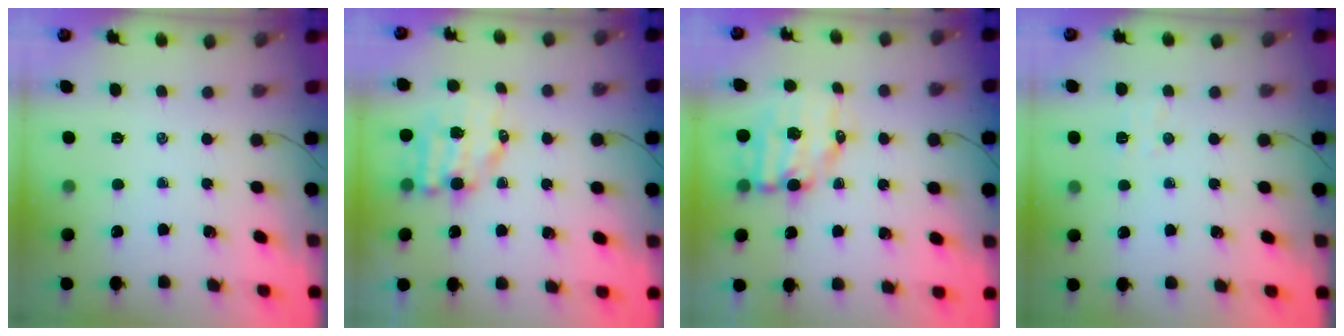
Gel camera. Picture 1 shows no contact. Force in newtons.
{"total": 8.5, "press": 8.4, "slide": 1.2}
{"total": 8.6, "press": 8.4, "slide": 1.9}
{"total": 3.6, "press": 3.5, "slide": 0.7}